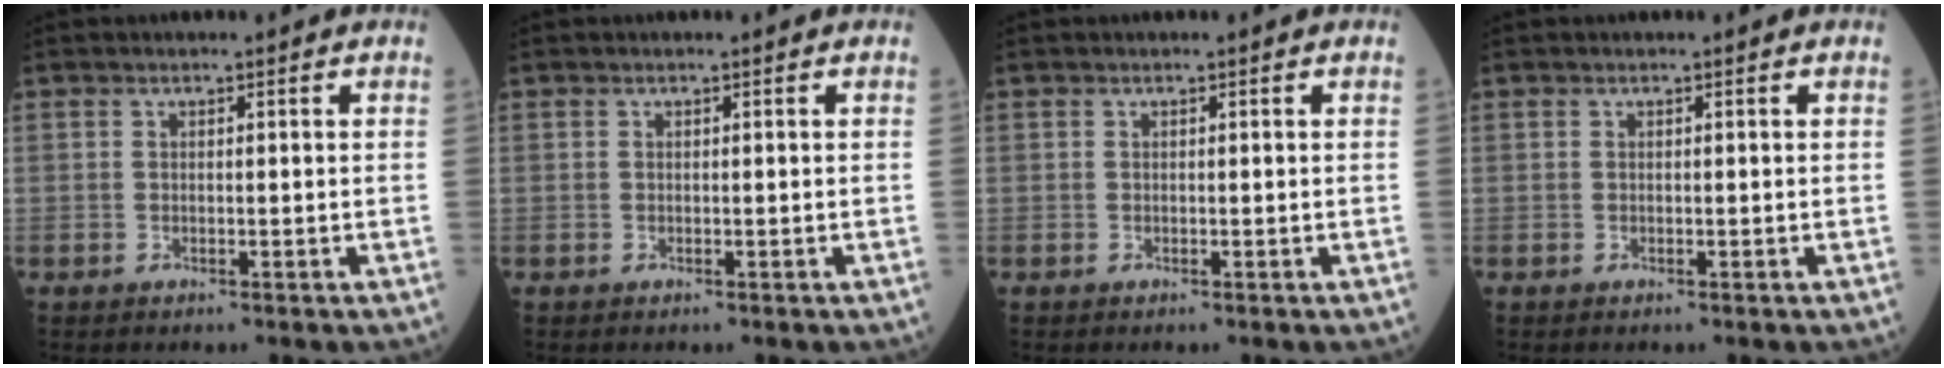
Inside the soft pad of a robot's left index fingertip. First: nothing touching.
{"total": 0.0}
{"total": 0.0}
{"total": 0.0}